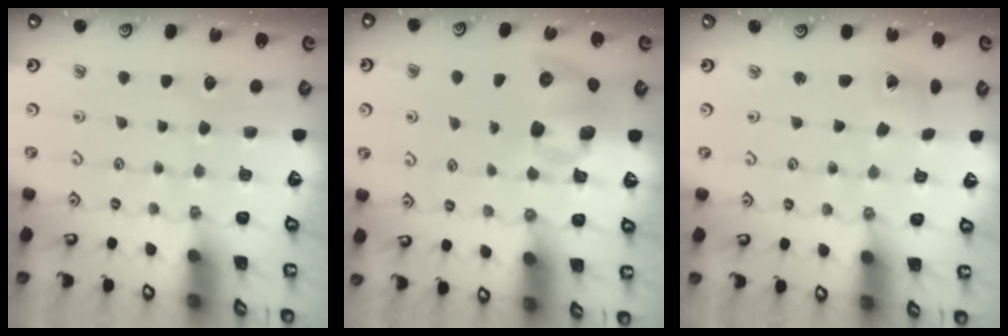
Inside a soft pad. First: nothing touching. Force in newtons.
{"total": 8.7, "press": 8.6, "slide": 1.4}
{"total": 1.8, "press": 1.8, "slide": 0.1}